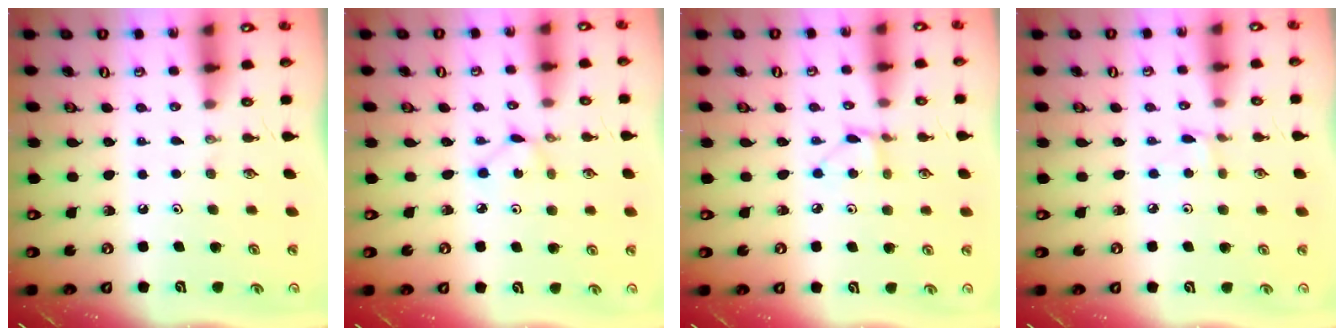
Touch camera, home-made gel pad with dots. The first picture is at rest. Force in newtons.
{"total": 1.7, "press": 1.6, "slide": 0.2}
{"total": 3.6, "press": 3.6, "slide": 0.4}
{"total": 1.5, "press": 1.5, "slide": 0.2}